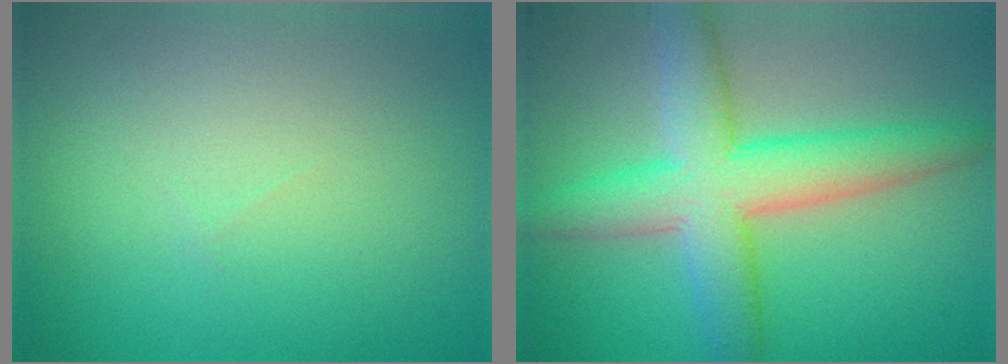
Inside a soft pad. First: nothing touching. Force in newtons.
{"total": 7.4, "press": 7.3, "slide": 0.4}